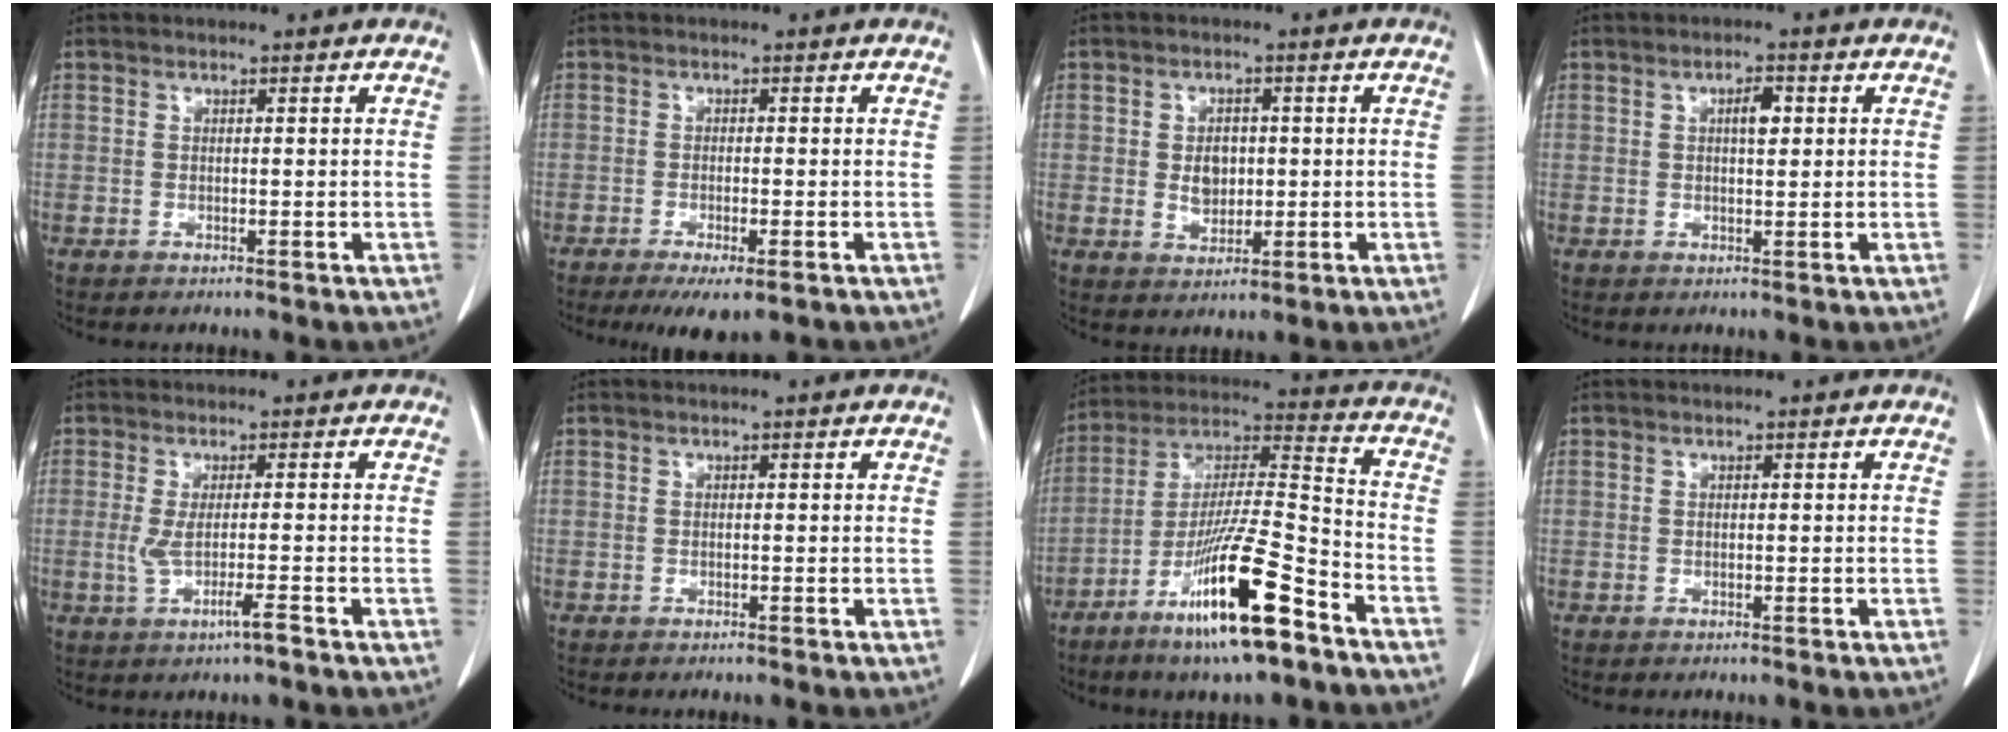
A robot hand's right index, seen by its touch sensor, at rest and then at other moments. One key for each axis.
{"total": 5.4, "fx": -3.4, "fy": 1.0, "fz": 4.0, "tx": -0.058, "ty": -0.014, "tz": -0.049}
{"total": 4.1, "fx": 0.0, "fy": 2.9, "fz": 2.8, "tx": -0.047, "ty": 0.004, "tz": 0.008}
{"total": 2.7, "fx": 0.7, "fy": 0.9, "fz": 2.4, "tx": -0.040, "ty": 0.002, "tz": 0.011}
{"total": 4.2, "fx": -1.6, "fy": -0.4, "fz": 3.8, "tx": -0.070, "ty": -0.013, "tz": -0.029}
{"total": 0.0}
{"total": 18.0, "fx": -10.5, "fy": 1.2, "fz": 14.6, "tx": -0.287, "ty": -0.034, "tz": -0.189}
{"total": 0.0}